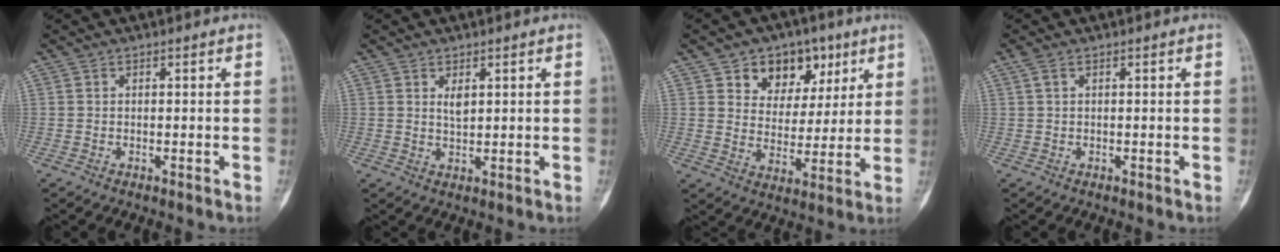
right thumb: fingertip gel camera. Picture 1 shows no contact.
{"total": 2.2, "force": [1.0, 1.0, 1.7], "torque": [-0.026, -0.009, 0.021]}
{"total": 11.6, "force": [6.0, 8.5, 5.2], "torque": [-0.034, -0.022, 0.095]}
{"total": 1.4, "force": [0.8, 0.5, 1.1], "torque": [-0.030, 0.013, 0.019]}